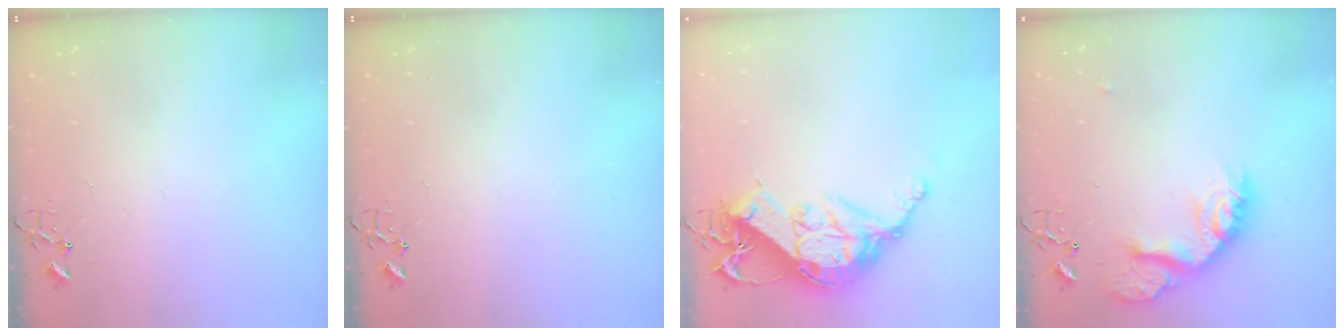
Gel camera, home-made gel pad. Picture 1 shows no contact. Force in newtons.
{"total": 0.0}
{"total": 15.8, "press": 15.7, "slide": 1.2}
{"total": 19.9, "press": 19.9, "slide": 1.3}